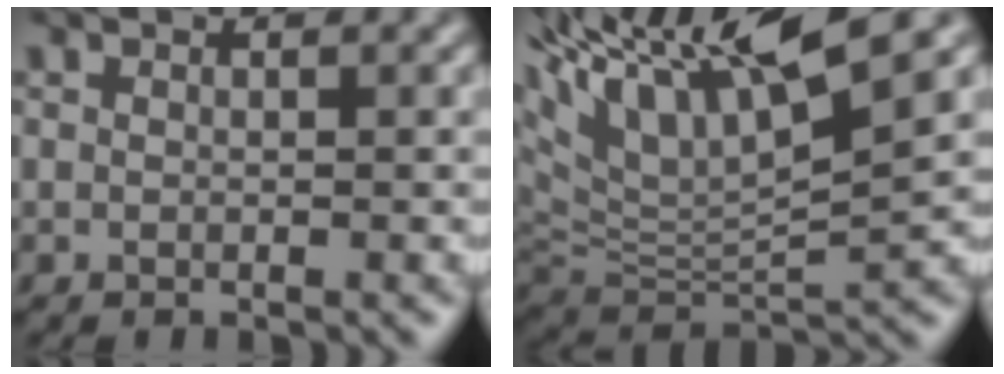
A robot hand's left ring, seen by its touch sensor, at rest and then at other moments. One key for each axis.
{"total": 11.4, "fx": 5.2, "fy": 3.6, "fz": 9.5, "tx": -0.186, "ty": 0.027, "tz": 0.095}